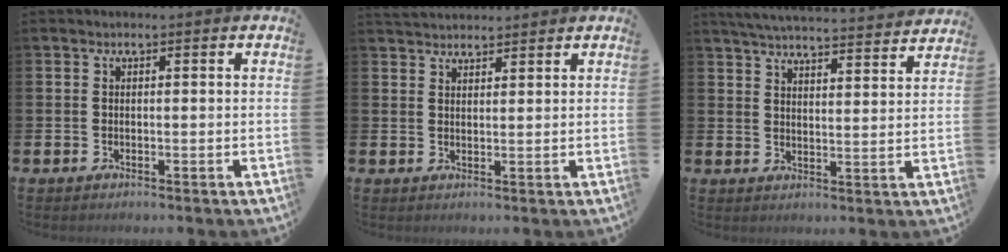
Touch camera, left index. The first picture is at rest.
{"total": 2.7, "force": [2.6, 0.6, 0.0], "torque": [0.001, -0.012, 0.048]}
{"total": 5.4, "force": [5.4, 0.3, 0.8], "torque": [-0.035, -0.041, 0.094]}